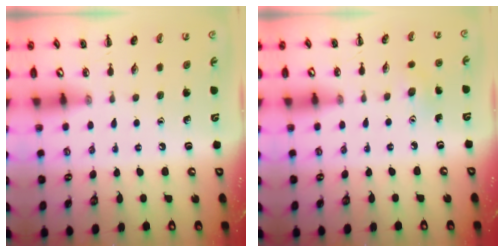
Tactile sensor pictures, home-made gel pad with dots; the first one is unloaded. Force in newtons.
{"total": 3.5, "press": 3.4, "slide": 0.9}